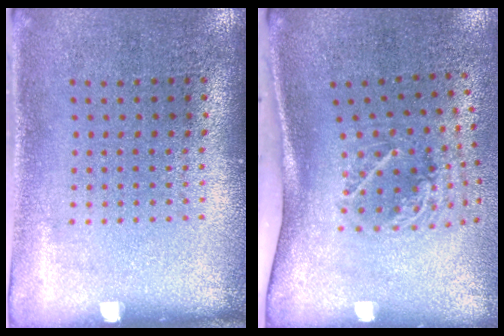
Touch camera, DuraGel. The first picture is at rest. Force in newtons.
{"total": 2.1, "press": 1.3, "slide": 1.6}